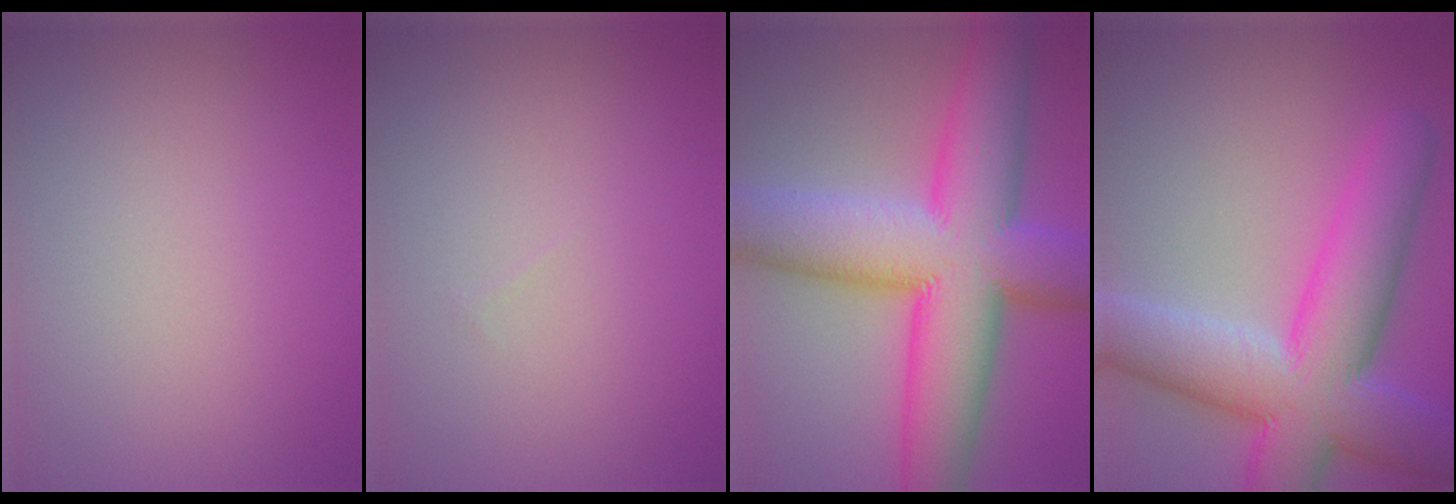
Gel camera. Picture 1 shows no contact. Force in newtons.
{"total": 0.0}
{"total": 14.8, "press": 14.8, "slide": 0.1}
{"total": 11.7, "press": 11.7, "slide": 0.7}